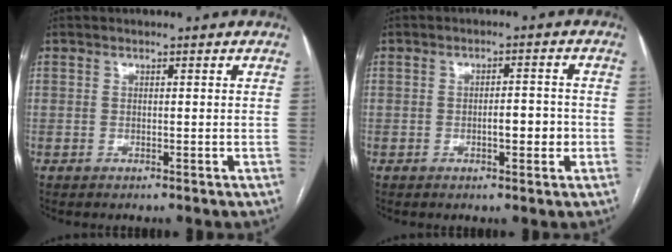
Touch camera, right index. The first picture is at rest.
{"total": 3.7, "force": [-1.0, 1.2, 3.4], "torque": [-0.051, 0.005, -0.012]}